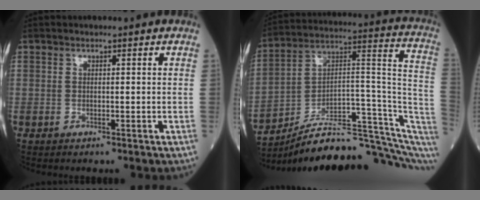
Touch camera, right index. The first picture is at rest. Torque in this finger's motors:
{"motor_torque": [0.76, -1.38, 0.25, 0.12]}